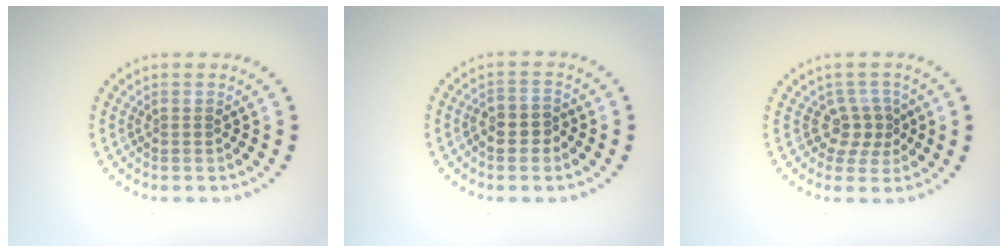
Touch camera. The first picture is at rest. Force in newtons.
{"total": 2.4, "press": 2.2, "slide": 1.0}
{"total": 2.5, "press": 1.8, "slide": 1.7}